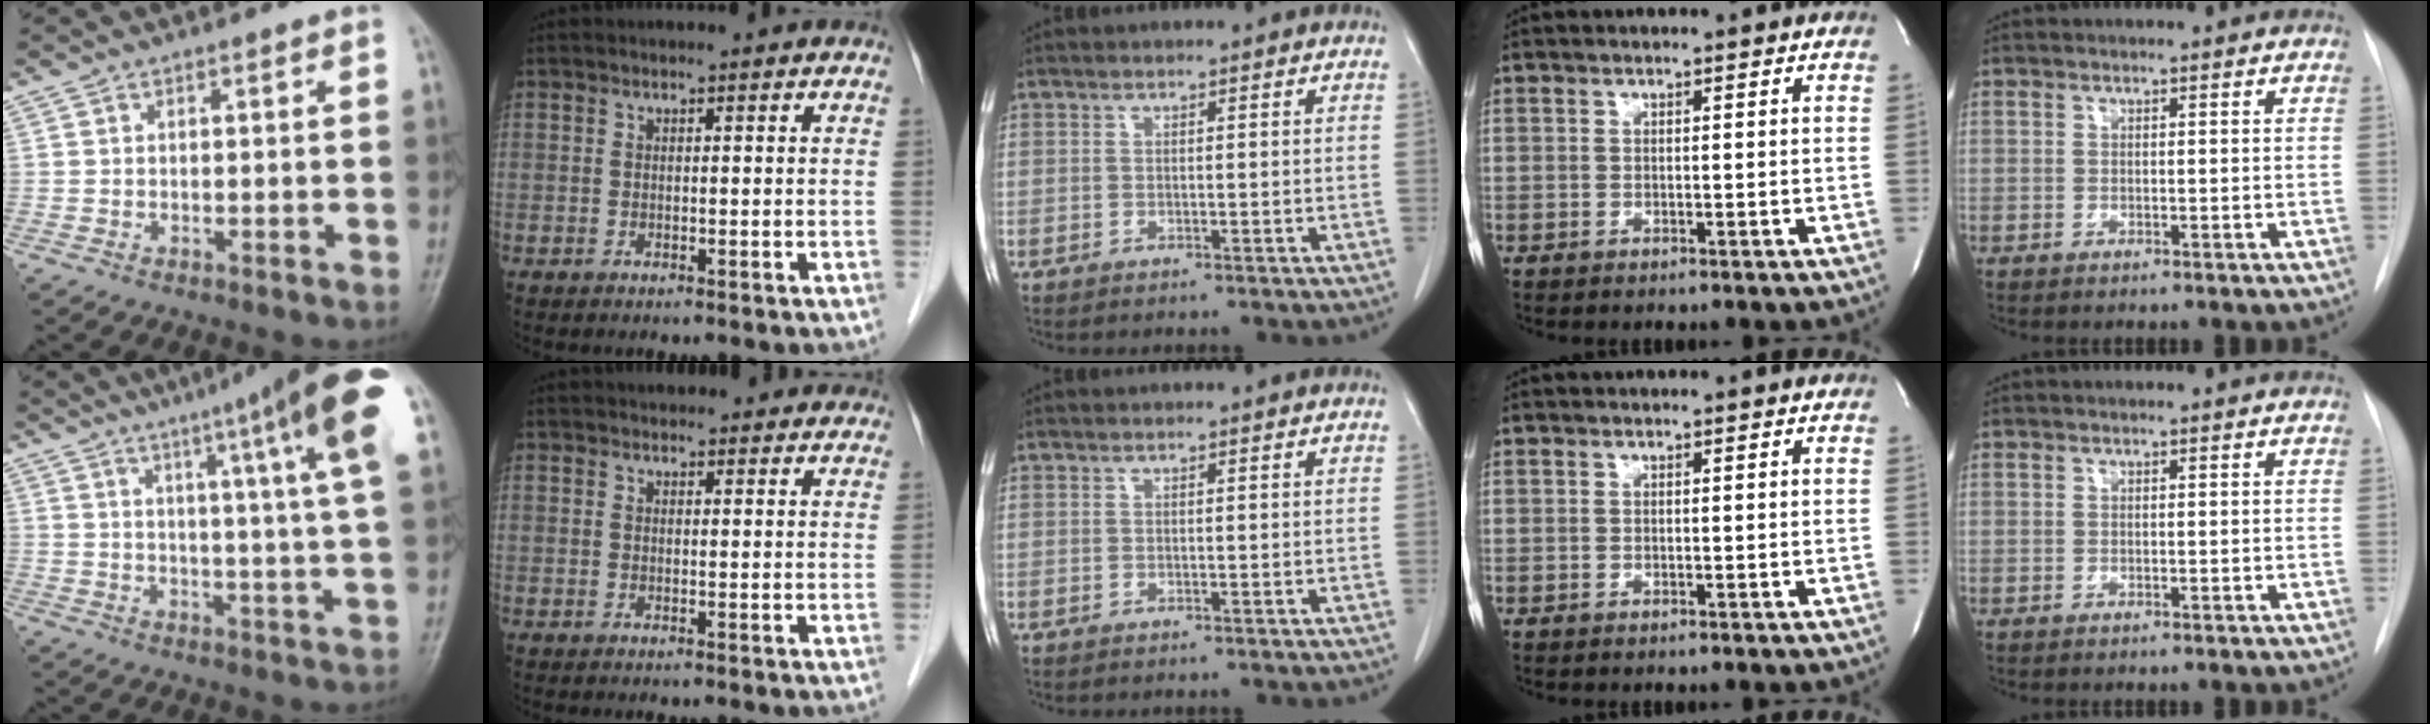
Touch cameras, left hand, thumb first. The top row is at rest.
{"thumb": {"total": 19.1, "force": [10.1, 0.7, 16.2], "torque": [-0.216, -0.029, 0.115]}, "index": {"total": 10.2, "force": [9.4, 2.8, 2.9], "torque": [-0.013, 0.018, 0.098]}}